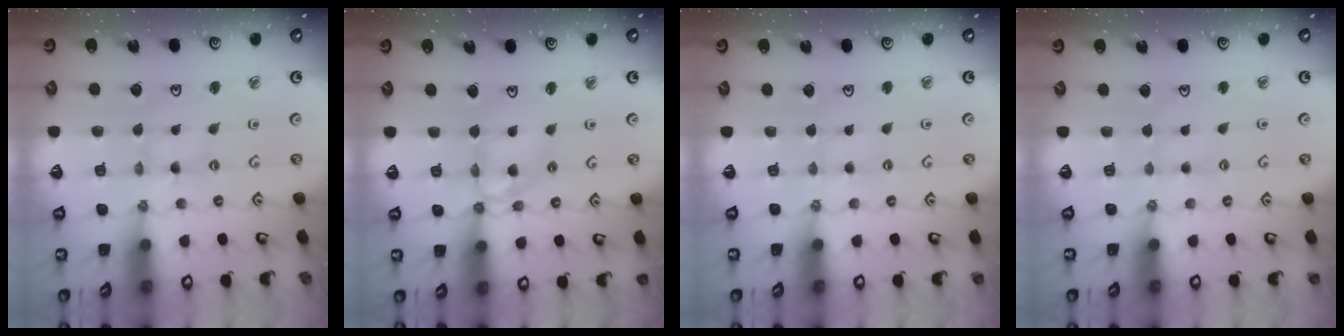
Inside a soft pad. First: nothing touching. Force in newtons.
{"total": 9.5, "press": 9.5, "slide": 0.7}
{"total": 2.4, "press": 2.4, "slide": 0.4}
{"total": 1.2, "press": 1.1, "slide": 0.3}